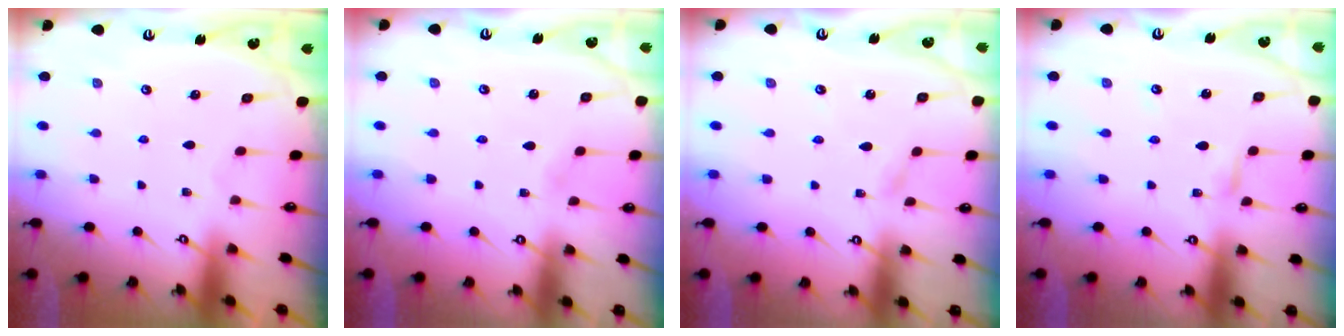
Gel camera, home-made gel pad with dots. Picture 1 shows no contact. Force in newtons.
{"total": 0.6, "press": 0.6, "slide": 0.1}
{"total": 1.5, "press": 1.5, "slide": 0.1}
{"total": 2.4, "press": 2.4, "slide": 0.1}